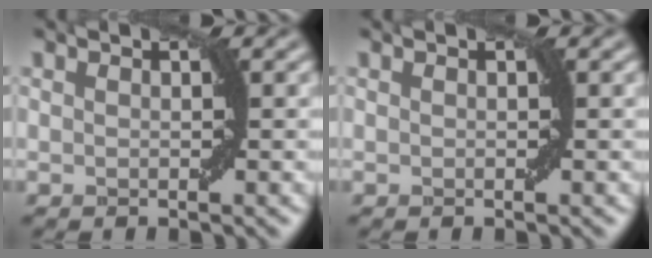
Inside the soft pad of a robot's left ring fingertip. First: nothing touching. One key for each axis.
{"total": 0.0}